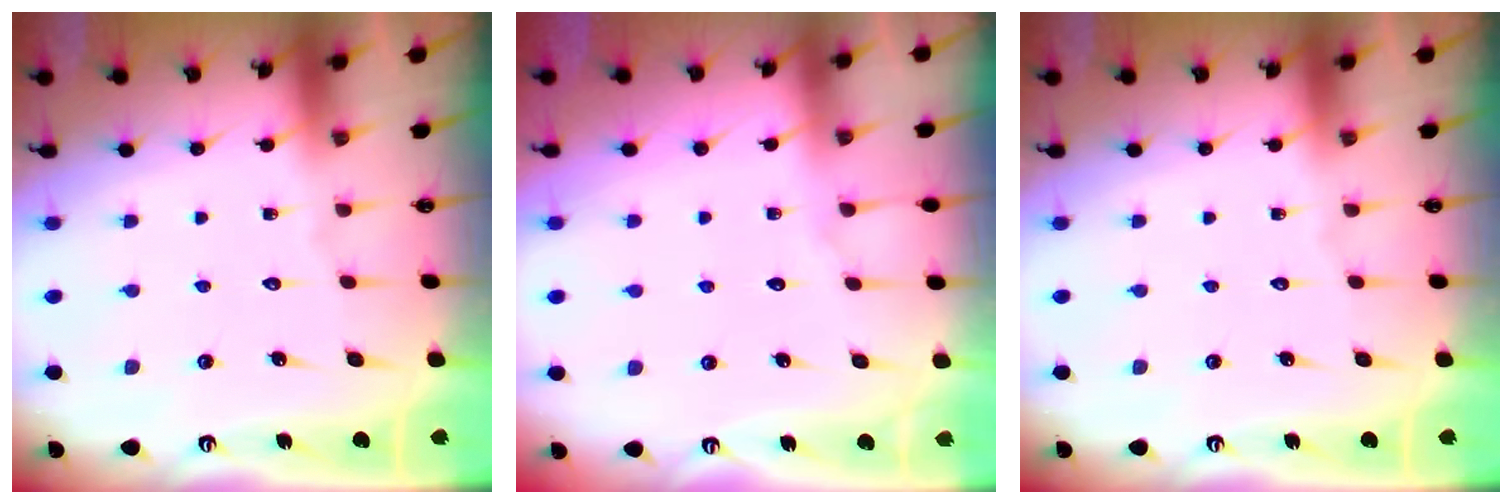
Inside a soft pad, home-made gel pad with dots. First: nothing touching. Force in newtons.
{"total": 2.6, "press": 2.6, "slide": 0.4}
{"total": 0.0}